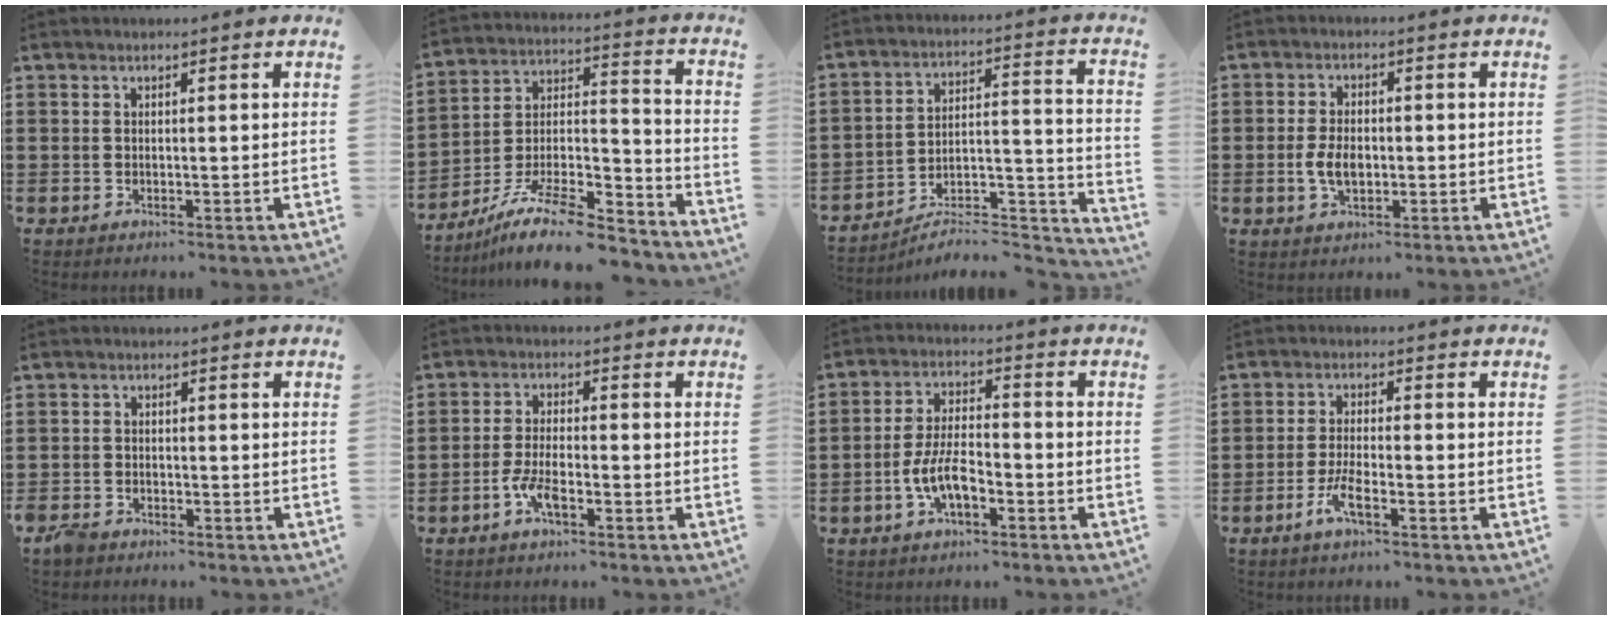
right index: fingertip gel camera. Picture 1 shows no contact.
{"total": 12.1, "force": [-9.7, 2.8, 6.6], "torque": [-0.116, 0.026, -0.185]}
{"total": 5.9, "force": [-5.5, 1.4, 1.5], "torque": [-0.020, 0.003, -0.111]}
{"total": 4.5, "force": [-0.7, 2.6, 3.6], "torque": [-0.081, 0.001, -0.015]}
{"total": 2.2, "force": [-1.9, 0.9, 0.4], "torque": [-0.026, 0.000, -0.045]}
{"total": 4.5, "force": [-2.3, 1.2, 3.6], "torque": [-0.089, -0.005, -0.049]}
{"total": 7.0, "force": [-3.0, 2.9, 5.6], "torque": [-0.127, 0.001, -0.063]}
{"total": 4.2, "force": [-2.4, 0.7, 3.4], "torque": [-0.077, -0.007, -0.049]}